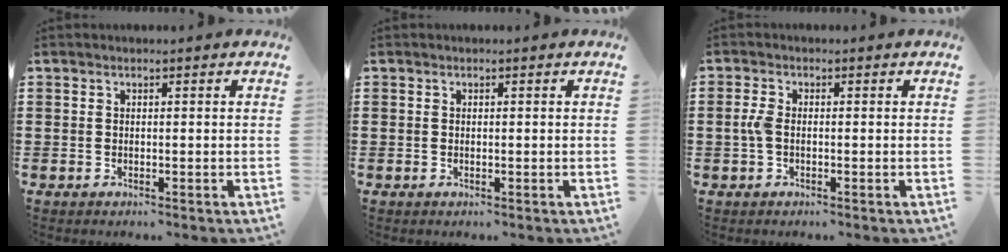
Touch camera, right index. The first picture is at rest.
{"total": 0.0}
{"total": 2.7, "force": [-0.3, 1.4, 2.2], "torque": [-0.060, -0.003, -0.011]}